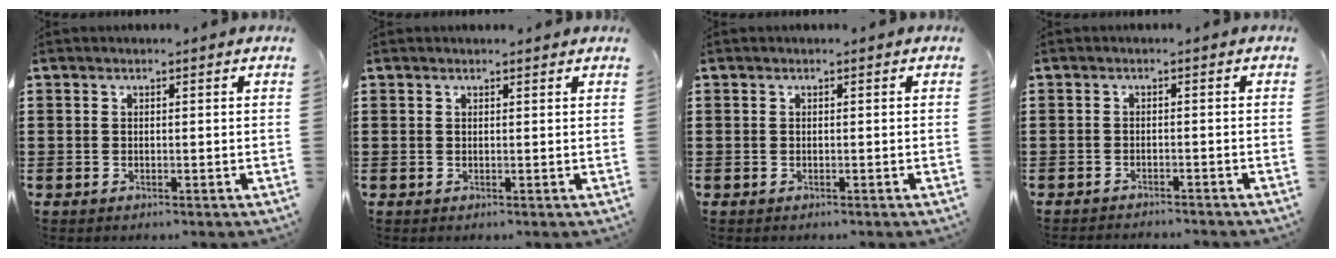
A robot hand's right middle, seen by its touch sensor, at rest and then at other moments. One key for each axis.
{"total": 0.5, "fx": 0.5, "fy": -0.1, "fz": 0.1, "tx": -0.002, "ty": 0.001, "tz": 0.010}
{"total": 0.0}
{"total": 1.3, "fx": -1.3, "fy": -0.1, "fz": 0.1, "tx": -0.006, "ty": 0.000, "tz": -0.025}